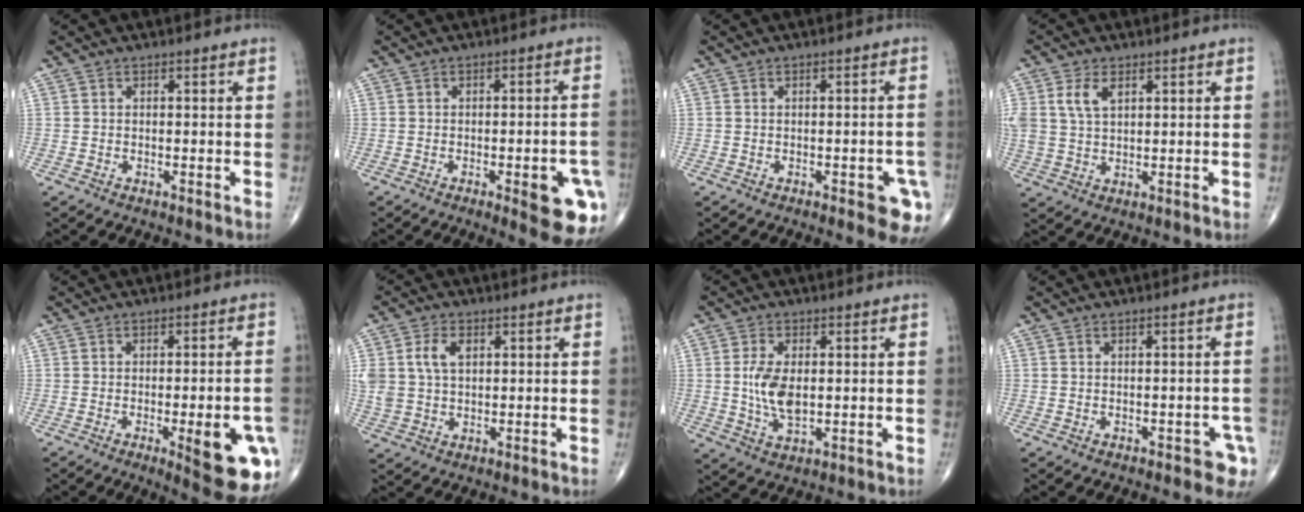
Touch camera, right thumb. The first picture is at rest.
{"total": 11.1, "force": [-4.1, 3.2, 9.8], "torque": [-0.101, 0.007, -0.042]}
{"total": 6.6, "force": [-2.9, 2.4, 5.4], "torque": [-0.046, 0.004, -0.033]}
{"total": 5.9, "force": [2.4, 3.4, 4.2], "torque": [-0.088, -0.002, 0.052]}
{"total": 14.2, "force": [-4.5, 3.9, 12.9], "torque": [-0.122, 0.005, -0.042]}
{"total": 7.4, "force": [2.1, 4.8, 5.2], "torque": [-0.109, 0.002, 0.046]}
{"total": 7.4, "force": [0.4, 3.9, 6.3], "torque": [-0.128, -0.009, 0.010]}
{"total": 3.9, "force": [-1.6, 2.1, 2.9], "torque": [-0.015, 0.007, -0.017]}